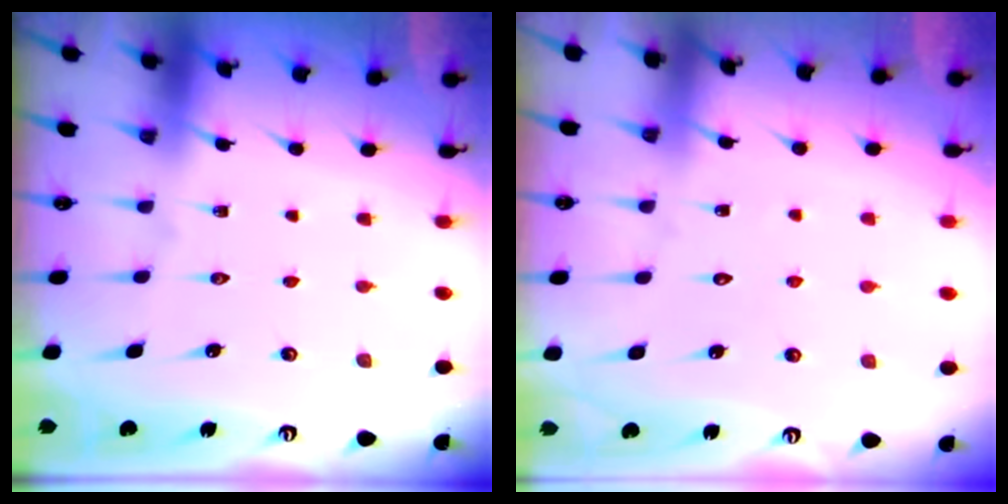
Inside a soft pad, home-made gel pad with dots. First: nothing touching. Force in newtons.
{"total": 4.0, "press": 4.0, "slide": 0.3}